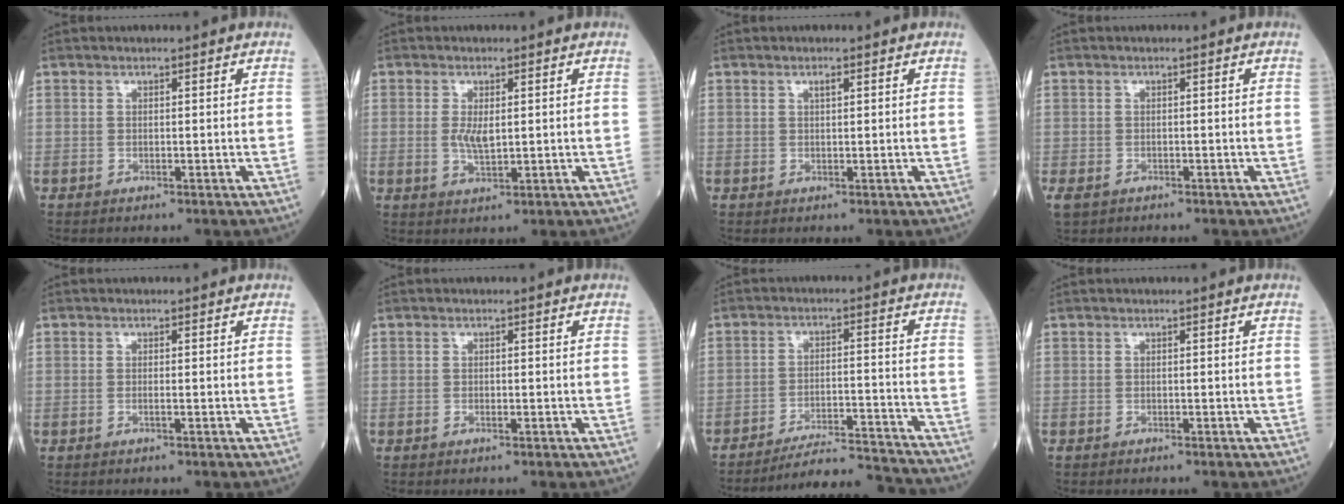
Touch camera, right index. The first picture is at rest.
{"total": 3.3, "force": [0.2, 0.8, 3.2], "torque": [-0.067, -0.007, 0.008]}
{"total": 0.8, "force": [0.4, 0.1, 0.7], "torque": [-0.017, -0.001, 0.007]}
{"total": 2.4, "force": [-1.6, 1.4, 1.0], "torque": [-0.029, -0.005, -0.025]}
{"total": 0.8, "force": [-0.2, -0.5, 0.6], "torque": [-0.015, -0.001, -0.005]}
{"total": 0.7, "force": [-0.2, -0.3, 0.6], "torque": [-0.015, -0.001, -0.004]}
{"total": 13.2, "force": [-13.0, -0.4, 2.3], "torque": [-0.032, 0.004, -0.191]}
{"total": 0.6, "force": [-0.5, 0.1, 0.2], "torque": [-0.007, -0.001, -0.010]}